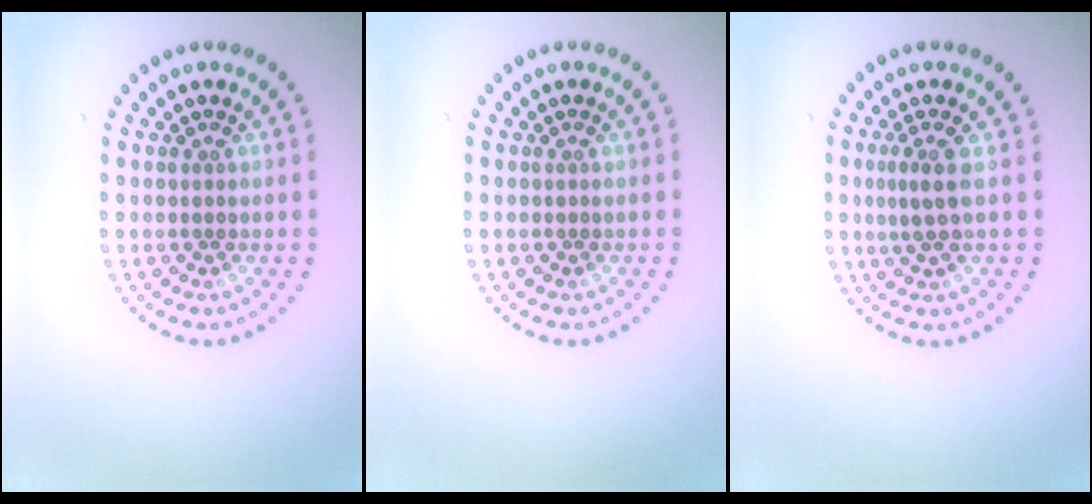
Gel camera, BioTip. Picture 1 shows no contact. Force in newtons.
{"total": 0.0}
{"total": 2.1, "press": 1.5, "slide": 1.4}